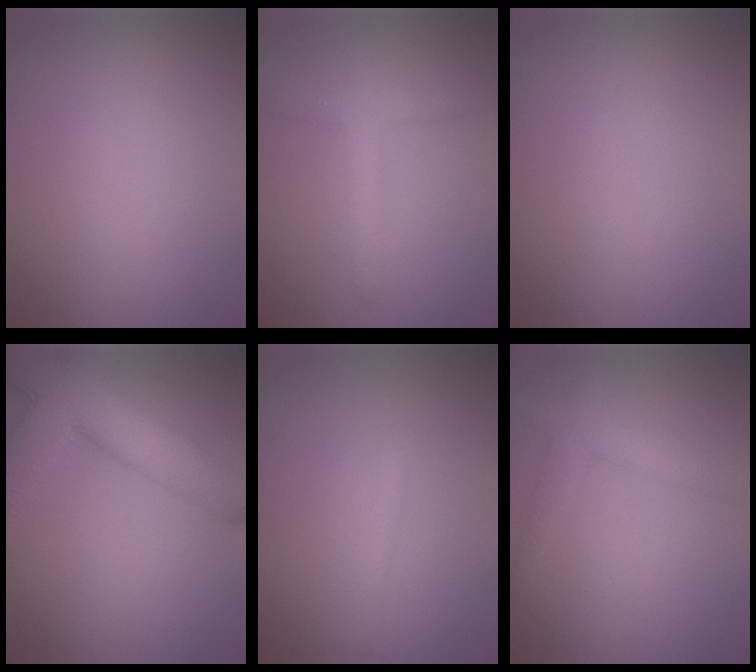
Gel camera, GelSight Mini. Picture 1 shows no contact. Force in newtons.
{"total": 2.3, "press": 2.3, "slide": 0.0}
{"total": 0.0}
{"total": 10.7, "press": 10.7, "slide": 0.5}
{"total": 0.6, "press": 0.6, "slide": 0.0}
{"total": 2.5, "press": 2.5, "slide": 0.1}